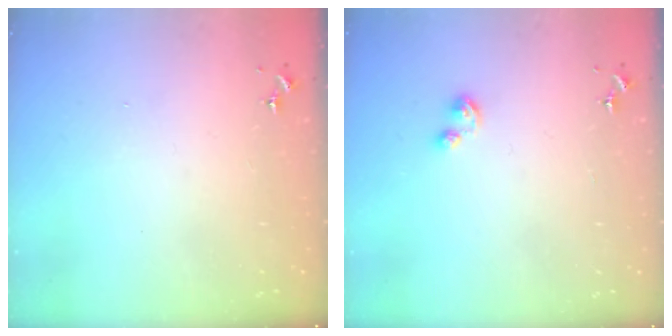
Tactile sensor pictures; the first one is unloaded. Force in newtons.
{"total": 3.2, "press": 3.1, "slide": 0.4}